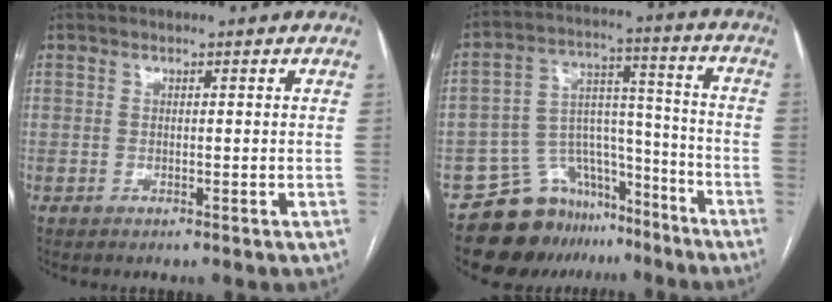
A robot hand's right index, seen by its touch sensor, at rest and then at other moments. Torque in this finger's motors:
{"motor_torque": [-0.24, -0.29, -0.69, -0.21]}